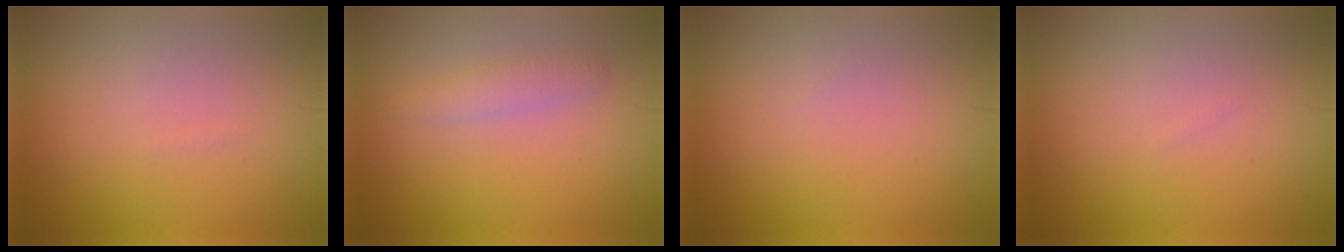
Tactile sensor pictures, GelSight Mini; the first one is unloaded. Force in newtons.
{"total": 1.6, "press": 1.6, "slide": 0.0}
{"total": 0.0}
{"total": 0.0}